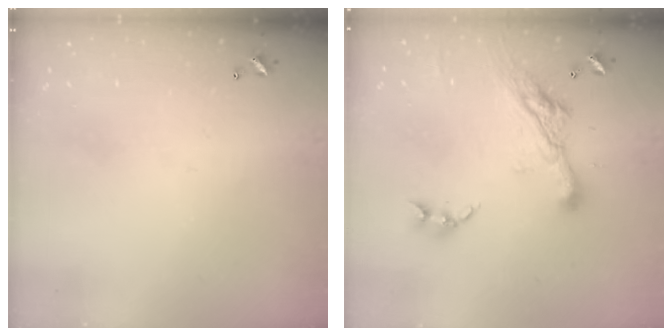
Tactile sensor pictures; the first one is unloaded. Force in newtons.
{"total": 11.0, "press": 10.9, "slide": 1.2}